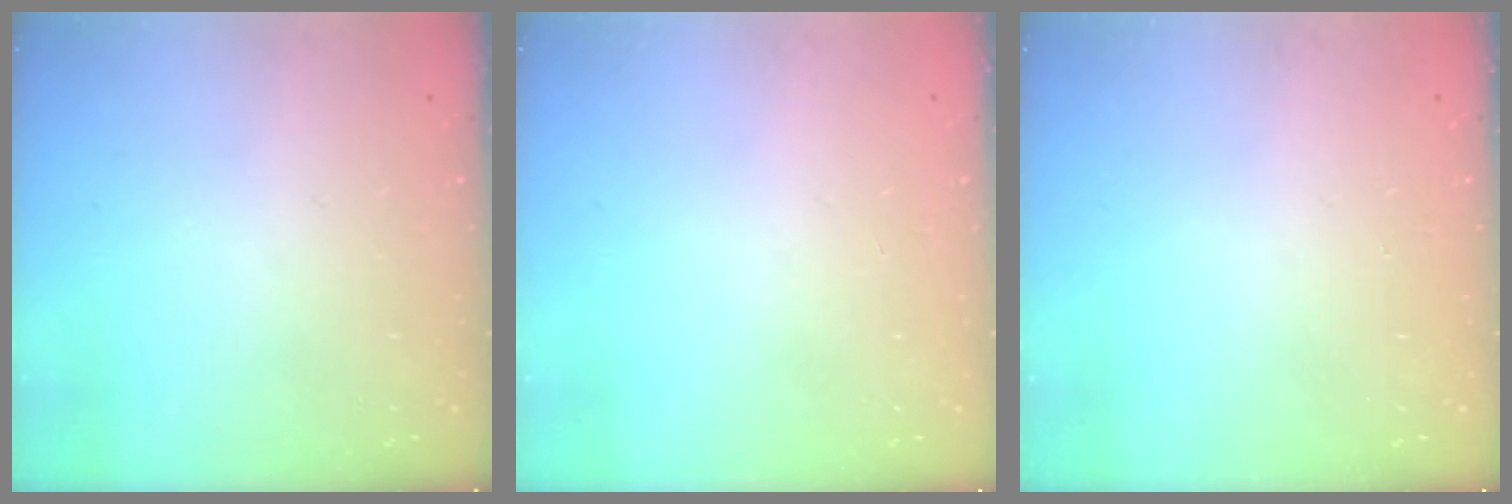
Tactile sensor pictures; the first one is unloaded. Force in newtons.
{"total": 0.0}
{"total": 0.0}